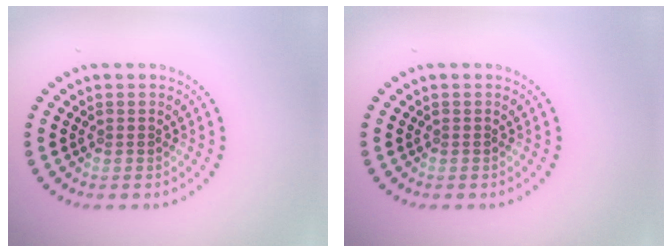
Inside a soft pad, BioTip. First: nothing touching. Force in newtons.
{"total": 0.0}